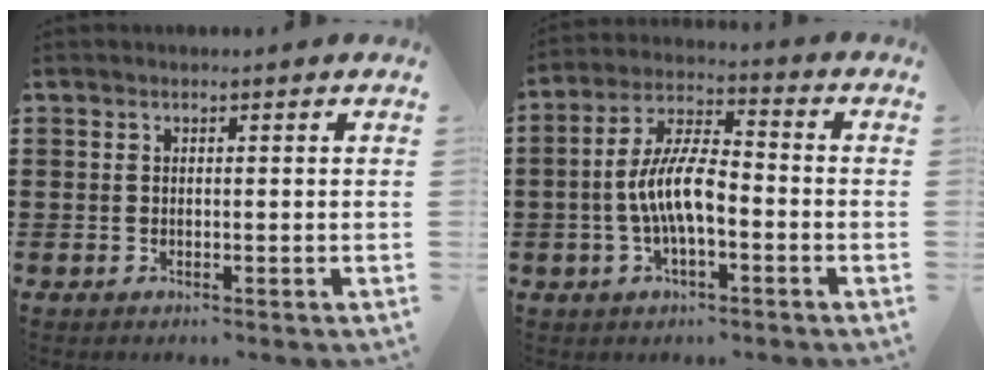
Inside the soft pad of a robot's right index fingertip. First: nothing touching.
{"total": 8.6, "force": [-2.0, 3.1, 7.8], "torque": [-0.168, -0.002, -0.042]}